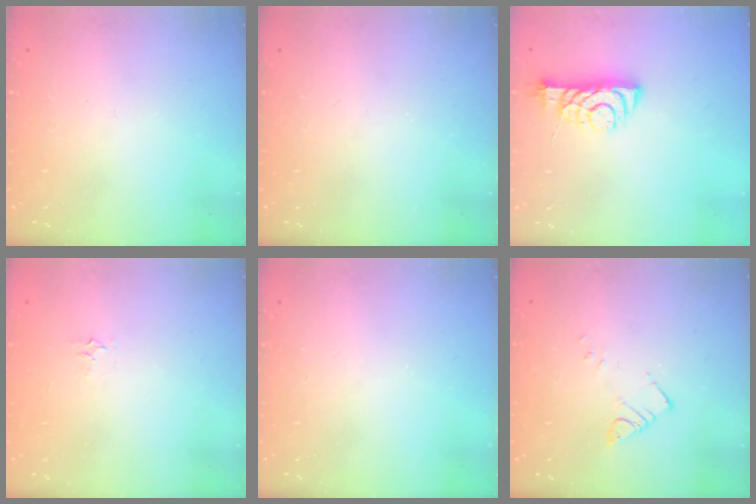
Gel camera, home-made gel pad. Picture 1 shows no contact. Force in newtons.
{"total": 0.0}
{"total": 7.1, "press": 7.1, "slide": 0.7}
{"total": 3.4, "press": 3.4, "slide": 0.5}
{"total": 0.0}
{"total": 3.4, "press": 3.4, "slide": 0.3}